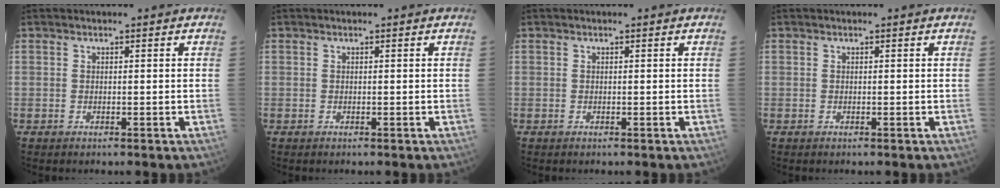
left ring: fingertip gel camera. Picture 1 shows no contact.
{"total": 0.0}
{"total": 0.0}
{"total": 0.0}